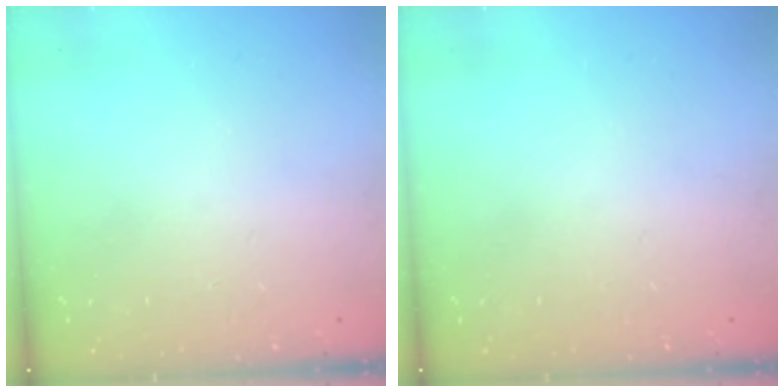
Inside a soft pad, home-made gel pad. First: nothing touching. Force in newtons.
{"total": 0.0}